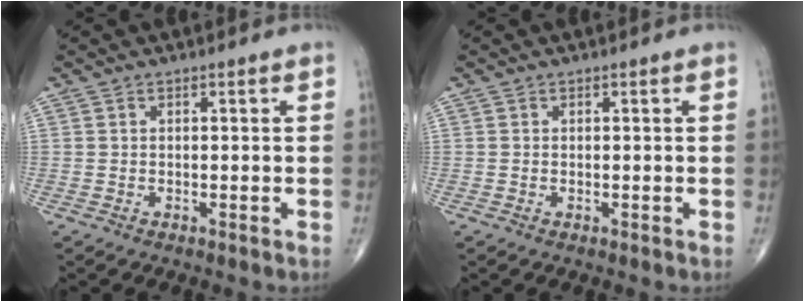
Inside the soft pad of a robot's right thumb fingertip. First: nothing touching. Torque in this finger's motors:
{"motor_torque": [-0.26, -0.13, -0.12, -0.20, -0.01]}